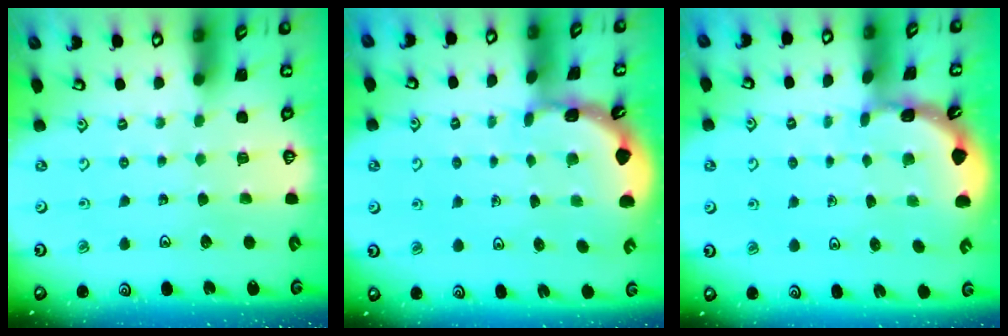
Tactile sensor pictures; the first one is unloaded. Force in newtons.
{"total": 1.7, "press": 1.6, "slide": 0.1}
{"total": 1.7, "press": 1.7, "slide": 0.1}